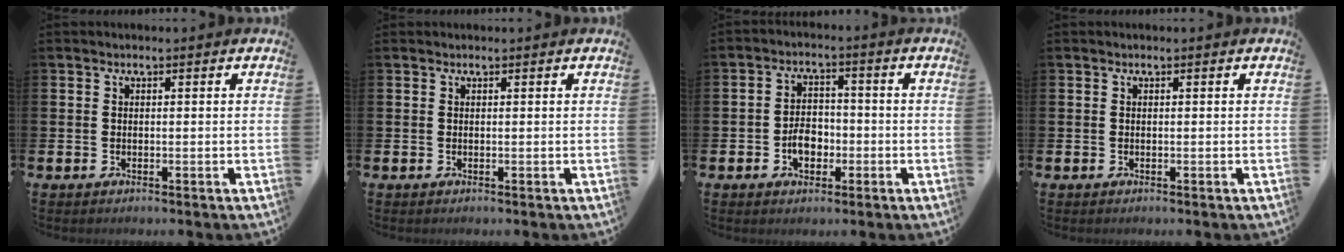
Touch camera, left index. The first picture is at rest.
{"total": 0.0}
{"total": 4.1, "force": [-1.3, 2.9, 2.6], "torque": [-0.030, -0.002, -0.030]}
{"total": 0.0}